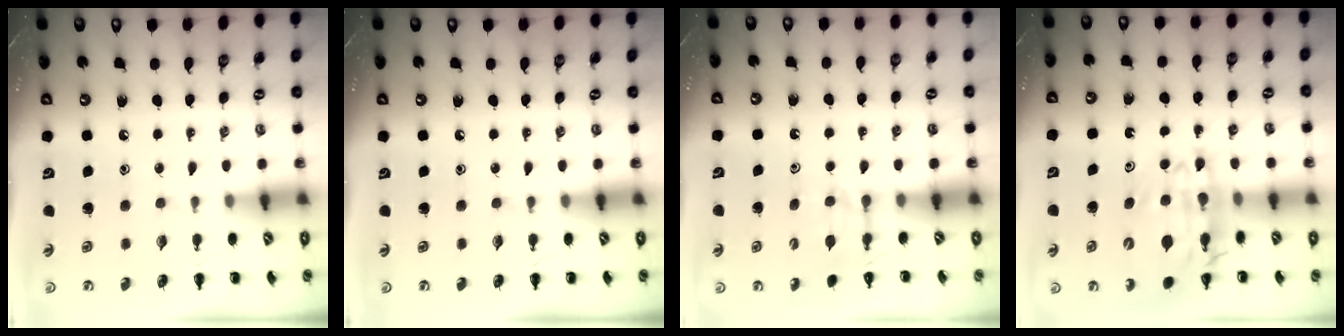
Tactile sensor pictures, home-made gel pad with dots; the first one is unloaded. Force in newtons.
{"total": 0.0}
{"total": 5.0, "press": 4.7, "slide": 1.6}
{"total": 15.2, "press": 14.7, "slide": 3.9}